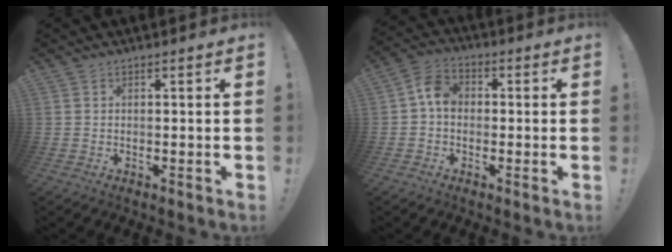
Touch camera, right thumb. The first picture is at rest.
{"total": 7.2, "force": [0.0, 5.6, 4.6], "torque": [-0.077, 0.016, 0.003]}